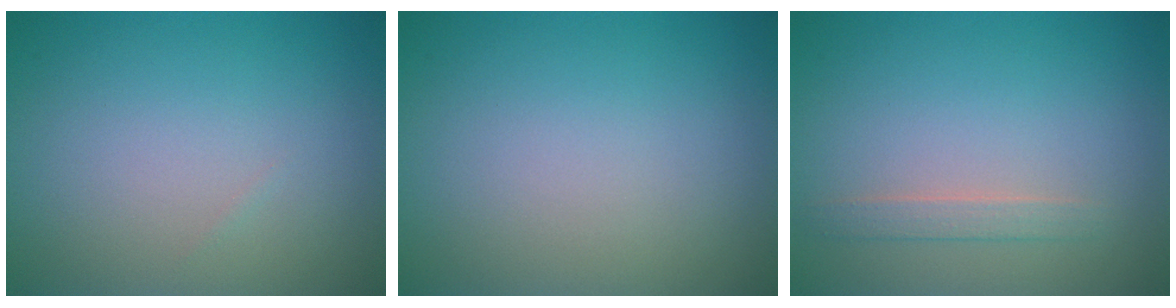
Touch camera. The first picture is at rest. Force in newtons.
{"total": 0.0}
{"total": 1.3, "press": 1.3, "slide": 0.1}